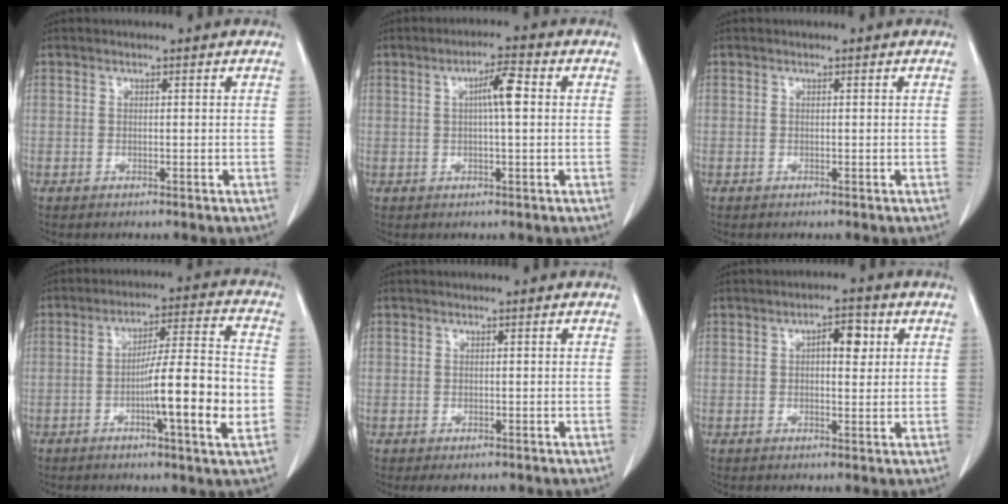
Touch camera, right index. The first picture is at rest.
{"total": 4.7, "force": [0.9, 0.5, 4.6], "torque": [-0.078, 0.008, 0.013]}
{"total": 0.0}
{"total": 13.1, "force": [-3.3, 0.2, 12.7], "torque": [-0.198, 0.003, -0.055]}
{"total": 1.0, "force": [-0.4, 0.9, 0.4], "torque": [-0.005, 0.003, 0.002]}
{"total": 4.4, "force": [1.3, 1.8, 3.8], "torque": [-0.056, 0.010, 0.018]}